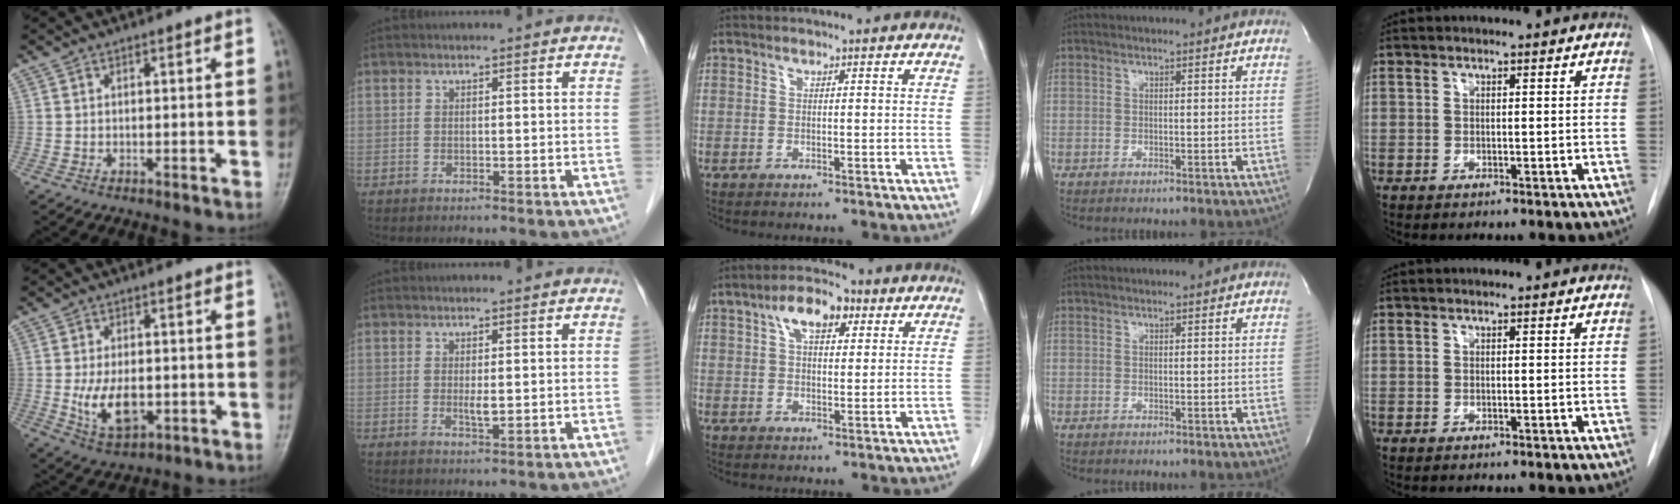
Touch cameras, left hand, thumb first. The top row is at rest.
{"thumb": {"total": 8.6, "force": [-1.3, 5.0, 6.9], "torque": [-0.114, -0.009, -0.014]}, "index": {"total": 1.6, "force": [0.1, 0.3, 1.6], "torque": [-0.034, -0.006, 0.005]}, "middle": {"total": 7.1, "force": [3.3, 3.2, 5.4], "torque": [-0.095, 0.021, 0.053]}}